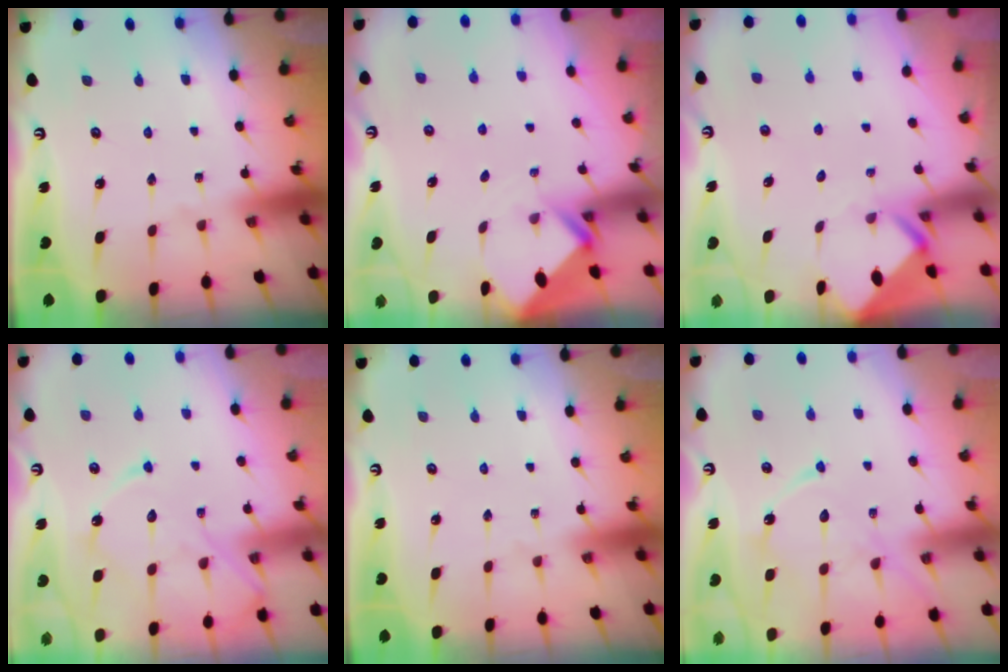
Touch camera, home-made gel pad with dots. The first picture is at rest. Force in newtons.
{"total": 2.6, "press": 2.6, "slide": 0.2}
{"total": 3.6, "press": 3.6, "slide": 0.2}
{"total": 12.3, "press": 12.3, "slide": 1.2}
{"total": 0.0}
{"total": 15.7, "press": 15.6, "slide": 1.4}